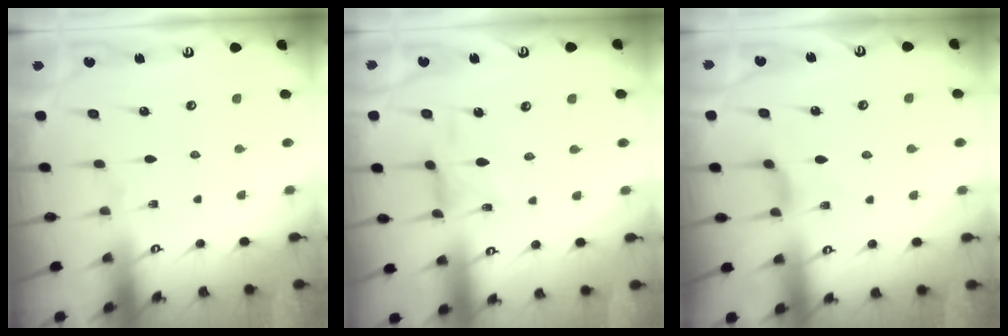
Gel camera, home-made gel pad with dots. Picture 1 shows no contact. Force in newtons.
{"total": 4.0, "press": 4.0, "slide": 0.4}
{"total": 3.9, "press": 3.9, "slide": 0.6}